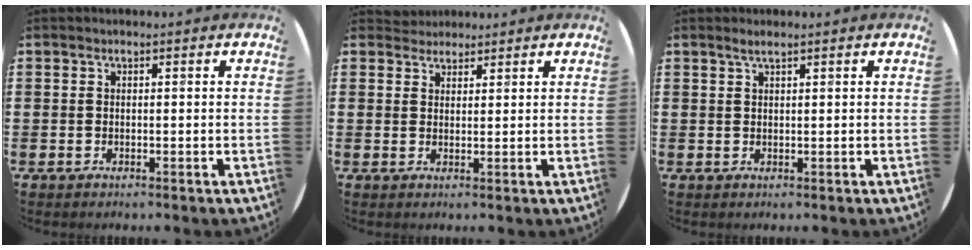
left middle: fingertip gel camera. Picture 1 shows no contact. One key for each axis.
{"total": 2.2, "fx": 2.1, "fy": 0.7, "fz": -0.2, "tx": -0.002, "ty": 0.001, "tz": 0.041}
{"total": 1.3, "fx": 1.0, "fy": 0.0, "fz": 0.8, "tx": -0.016, "ty": 0.001, "tz": 0.019}